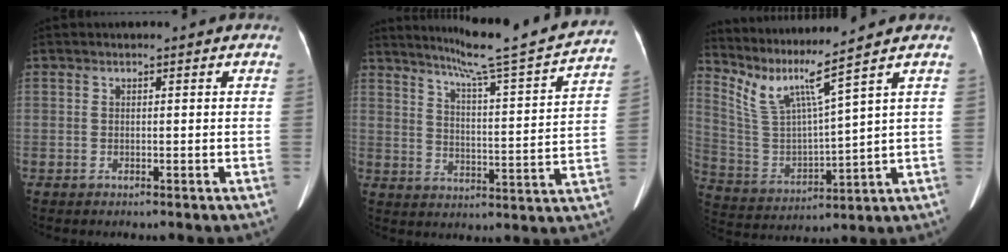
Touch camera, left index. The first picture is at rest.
{"total": 20.0, "force": [18.0, -0.9, 8.6], "torque": [-0.136, -0.043, 0.235]}
{"total": 10.4, "force": [8.0, -1.6, 6.4], "torque": [-0.136, -0.009, 0.168]}